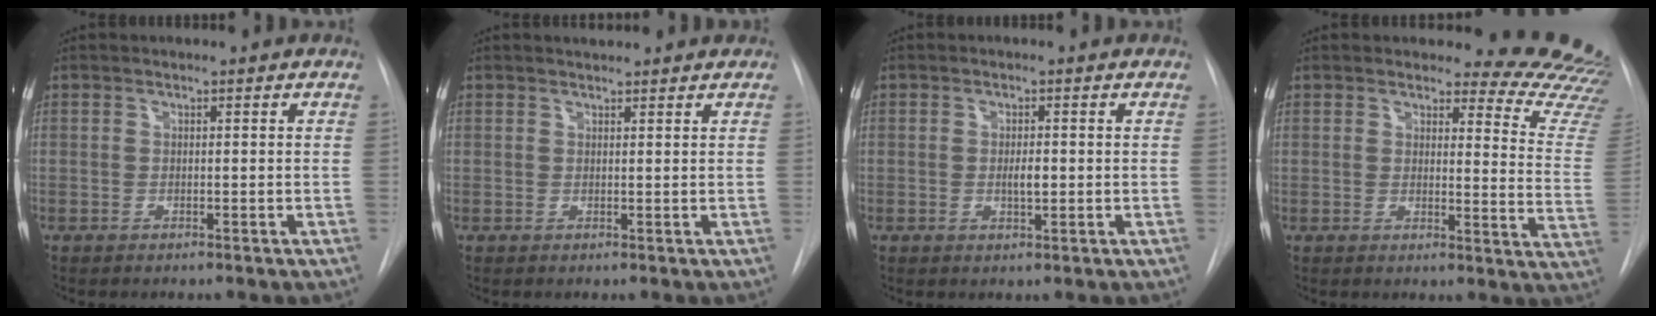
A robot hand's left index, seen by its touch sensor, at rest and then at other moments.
{"total": 3.2, "force": [2.9, 0.7, 1.0], "torque": [-0.015, 0.018, 0.035]}
{"total": 1.9, "force": [-0.4, 0.6, 1.8], "torque": [-0.032, -0.005, -0.005]}
{"total": 15.3, "force": [15.2, 1.5, 1.6], "torque": [0.017, -0.163, 0.129]}